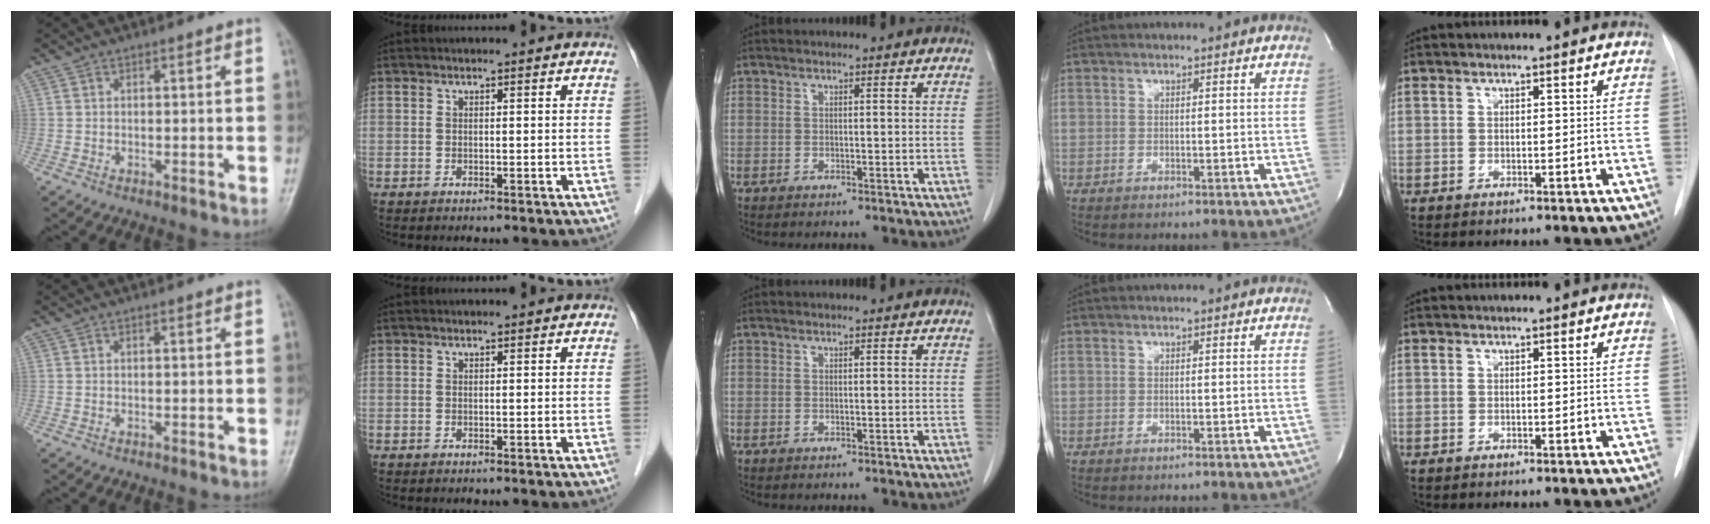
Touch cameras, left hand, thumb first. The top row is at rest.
{}